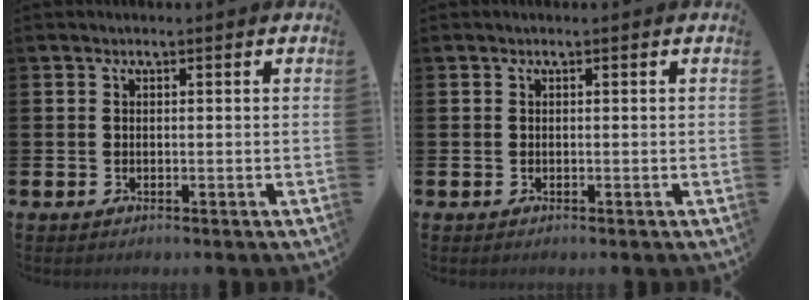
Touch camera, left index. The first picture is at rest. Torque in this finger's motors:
{"motor_torque": [0.00, 0.00, 0.01, 0.00]}